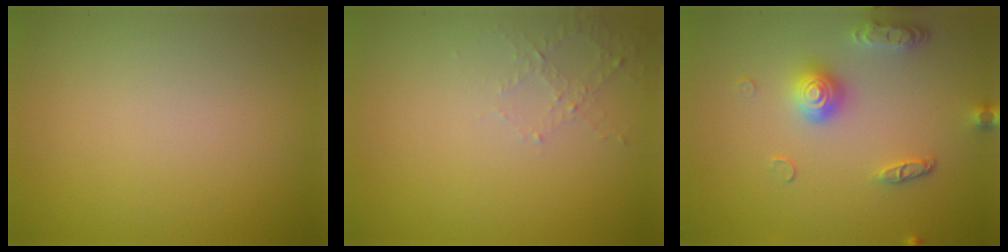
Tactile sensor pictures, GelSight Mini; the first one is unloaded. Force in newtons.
{"total": 1.3, "press": 1.3, "slide": 0.4}
{"total": 3.5, "press": 3.1, "slide": 1.7}